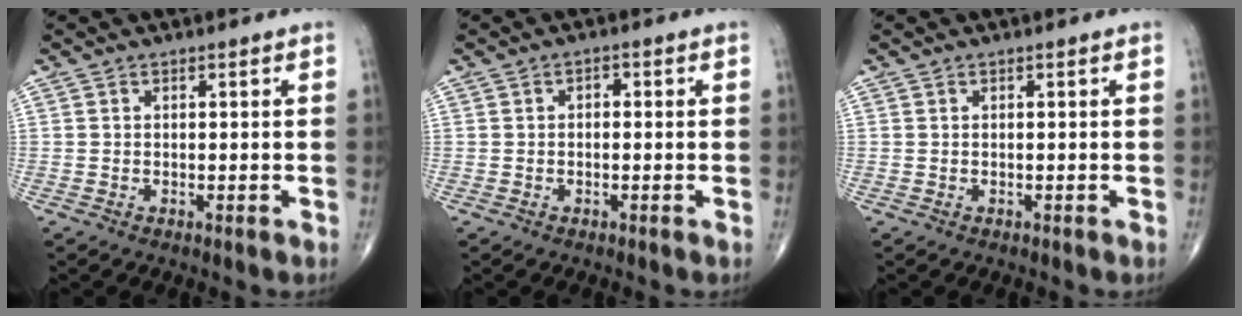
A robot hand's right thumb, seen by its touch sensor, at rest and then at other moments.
{"total": 1.3, "force": [0.1, 0.9, 1.0], "torque": [-0.006, 0.006, -0.003]}
{"total": 0.0}